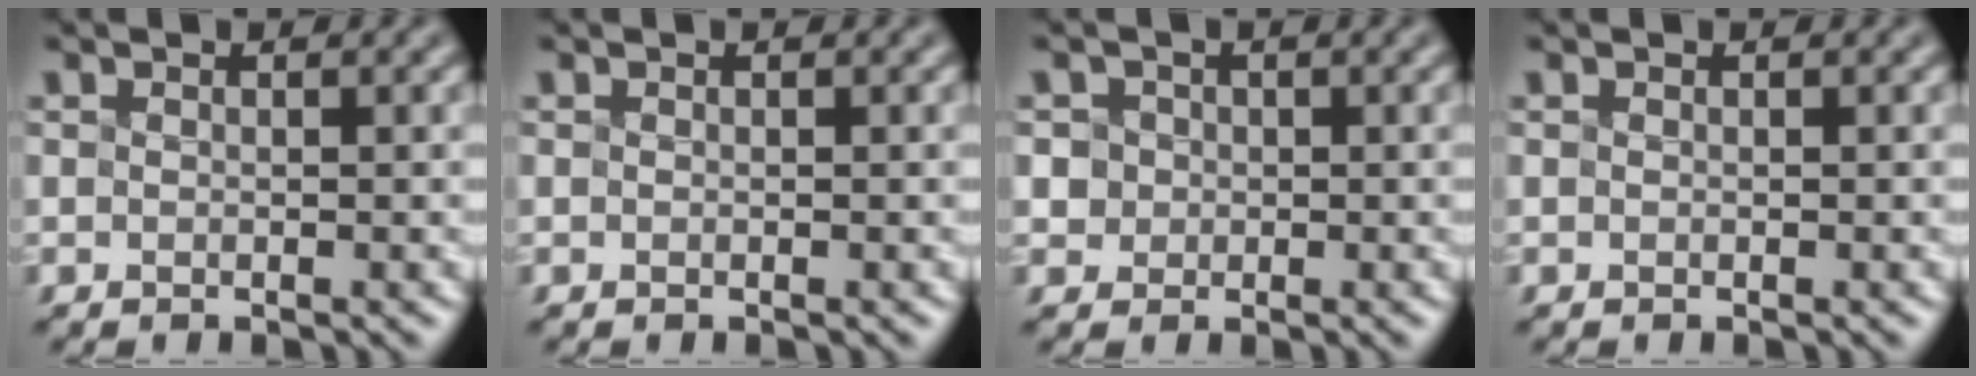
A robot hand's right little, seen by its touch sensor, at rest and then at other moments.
{"total": 0.0}
{"total": 2.6, "force": [0.7, 2.3, 0.8], "torque": [-0.002, 0.012, 0.009]}
{"total": 0.0}